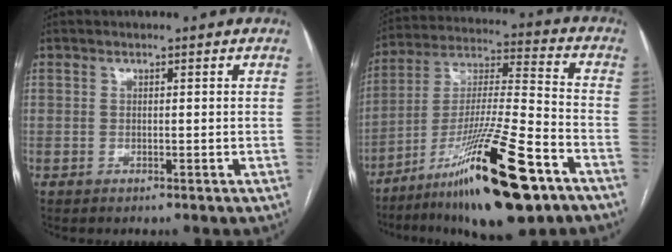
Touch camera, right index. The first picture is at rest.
{"total": 21.2, "force": [-12.5, 2.2, 17.0], "torque": [-0.292, -0.026, -0.213]}